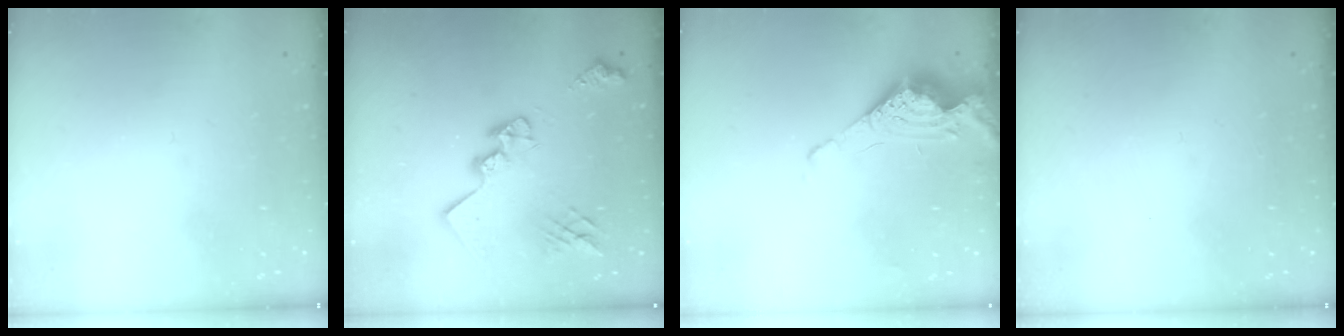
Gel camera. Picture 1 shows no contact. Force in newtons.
{"total": 19.6, "press": 19.6, "slide": 0.8}
{"total": 9.5, "press": 9.5, "slide": 0.3}
{"total": 0.0}